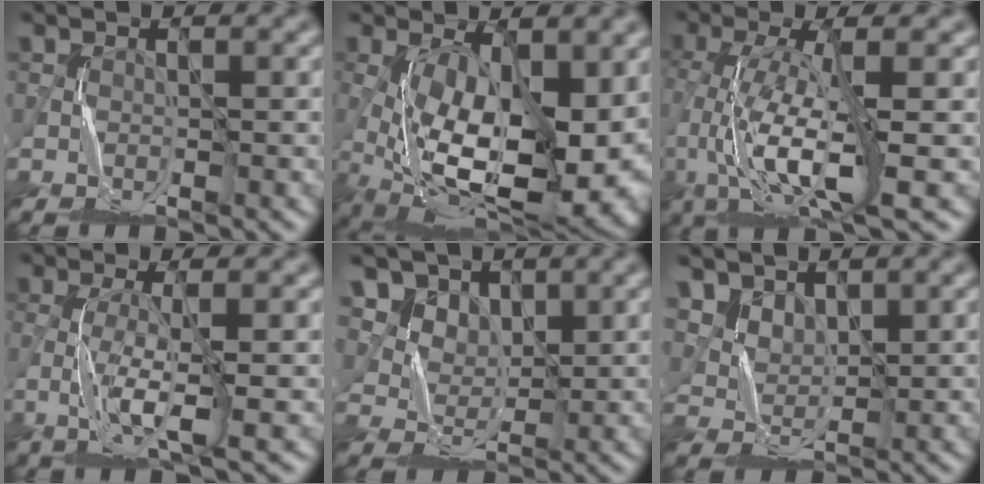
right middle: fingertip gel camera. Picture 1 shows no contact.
{"total": 16.7, "force": [-3.5, 6.8, 14.8], "torque": [-0.244, -0.025, -0.045]}
{"total": 8.8, "force": [-1.9, 2.2, 8.3], "torque": [-0.173, 0.002, -0.042]}
{"total": 4.5, "force": [-0.9, 0.8, 4.3], "torque": [-0.091, -0.003, -0.023]}
{"total": 8.2, "force": [5.2, 5.5, 3.1], "torque": [-0.081, -0.010, 0.108]}
{"total": 4.7, "force": [3.5, 2.6, 1.7], "torque": [-0.051, -0.012, 0.090]}